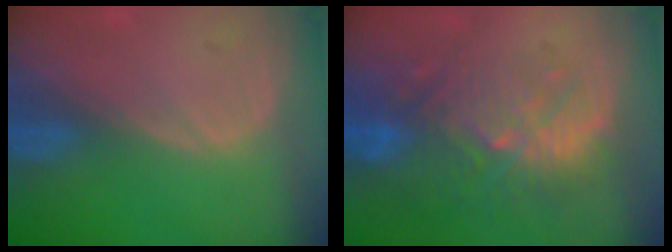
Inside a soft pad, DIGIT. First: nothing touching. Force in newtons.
{"total": 11.0, "press": 9.8, "slide": 5.0}